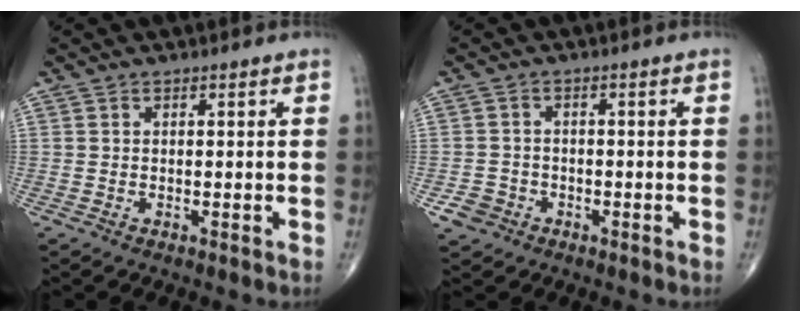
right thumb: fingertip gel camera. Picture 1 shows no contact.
{"total": 3.5, "force": [-1.7, 3.0, 0.6], "torque": [0.001, 0.012, -0.030]}